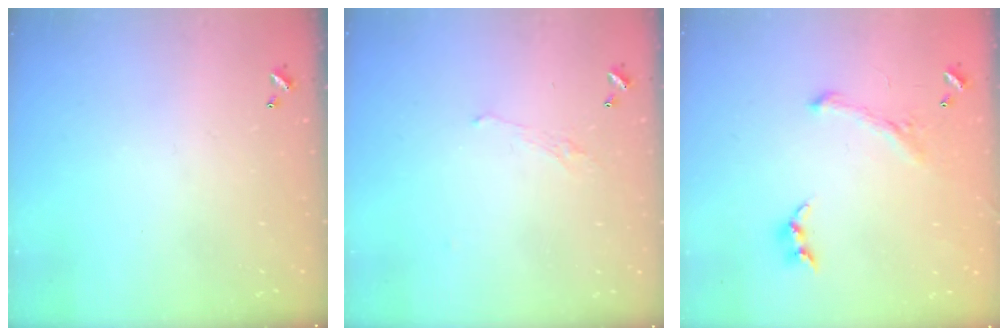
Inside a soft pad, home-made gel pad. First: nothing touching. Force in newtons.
{"total": 0.9, "press": 0.4, "slide": 0.8}
{"total": 1.1, "press": 0.6, "slide": 1.0}